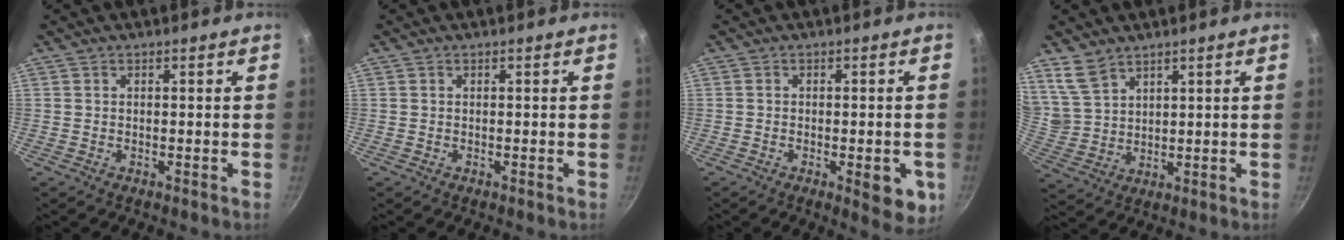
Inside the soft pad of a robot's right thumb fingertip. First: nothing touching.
{"total": 0.0}
{"total": 7.0, "force": [-2.1, 2.8, 6.1], "torque": [-0.053, 0.005, -0.024]}
{"total": 6.5, "force": [4.8, 3.6, 2.3], "torque": [-0.036, -0.016, 0.112]}